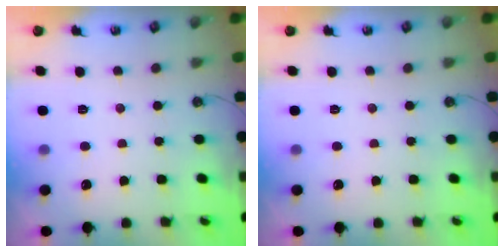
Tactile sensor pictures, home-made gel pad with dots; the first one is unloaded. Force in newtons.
{"total": 0.0}